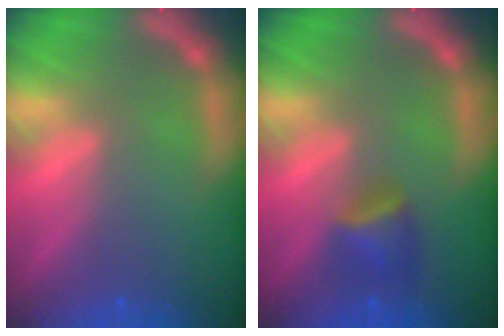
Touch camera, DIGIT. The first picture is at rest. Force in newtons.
{"total": 2.9}